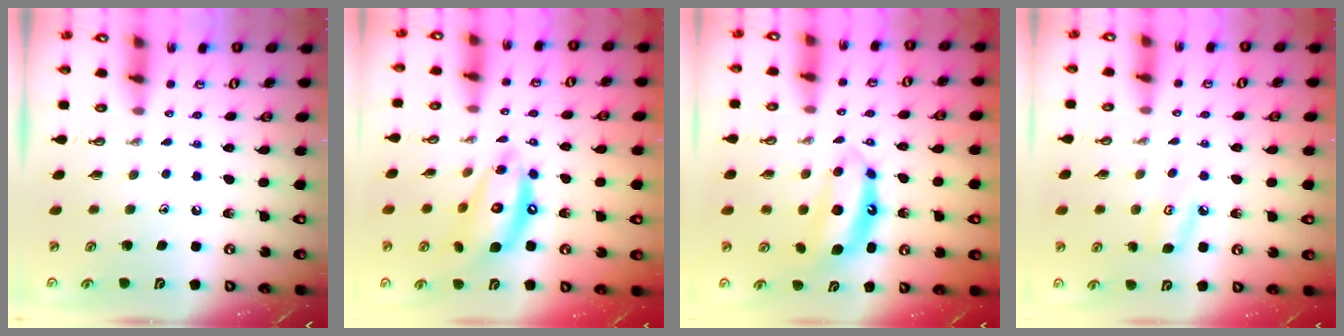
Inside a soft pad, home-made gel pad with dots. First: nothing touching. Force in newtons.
{"total": 12.2, "press": 12.1, "slide": 1.1}
{"total": 7.4, "press": 7.4, "slide": 0.5}
{"total": 6.1, "press": 6.0, "slide": 0.6}